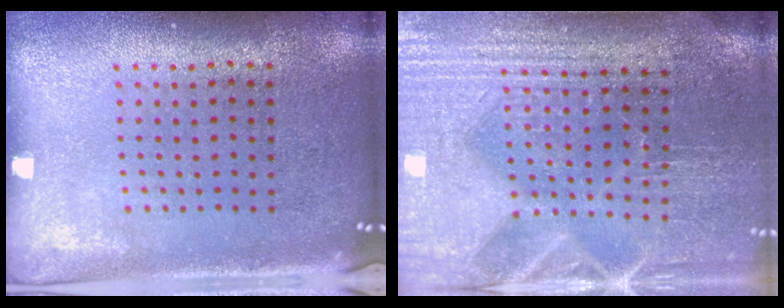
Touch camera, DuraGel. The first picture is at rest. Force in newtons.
{"total": 4.2, "press": 3.9, "slide": 1.5}